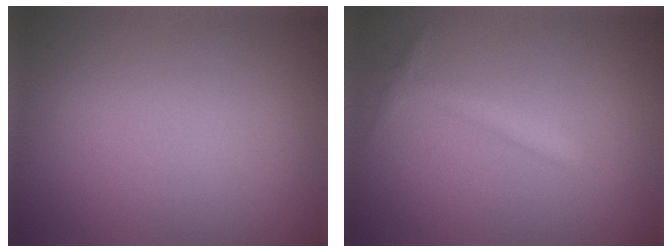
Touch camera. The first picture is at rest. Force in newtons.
{"total": 1.4, "press": 1.4, "slide": 0.1}